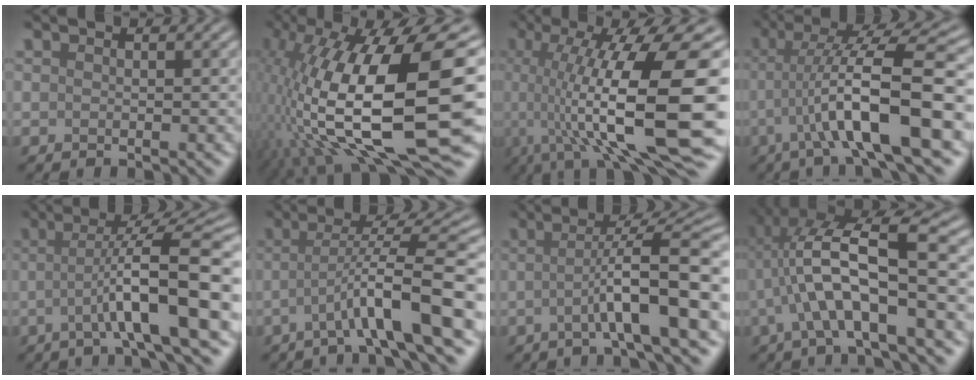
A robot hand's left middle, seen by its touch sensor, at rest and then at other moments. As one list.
[{"total": 17.3, "force": [-0.6, 6.6, 16.0], "torque": [-0.300, 0.007, 0.001]}, {"total": 15.7, "force": [-0.8, 4.4, 15.0], "torque": [-0.237, 0.010, -0.003]}, {"total": 10.3, "force": [-2.4, 1.9, 9.8], "torque": [-0.151, 0.024, -0.041]}, {"total": 9.3, "force": [-1.3, 1.6, 9.1], "torque": [-0.123, 0.016, -0.027]}, {"total": 7.8, "force": [-2.3, 0.9, 7.4], "torque": [-0.112, 0.022, -0.039]}, {"total": 8.0, "force": [-1.3, 1.3, 7.8], "torque": [-0.107, 0.020, -0.026]}, {"total": 9.1, "force": [-0.8, 2.5, 8.8], "torque": [-0.166, 0.021, -0.013]}]